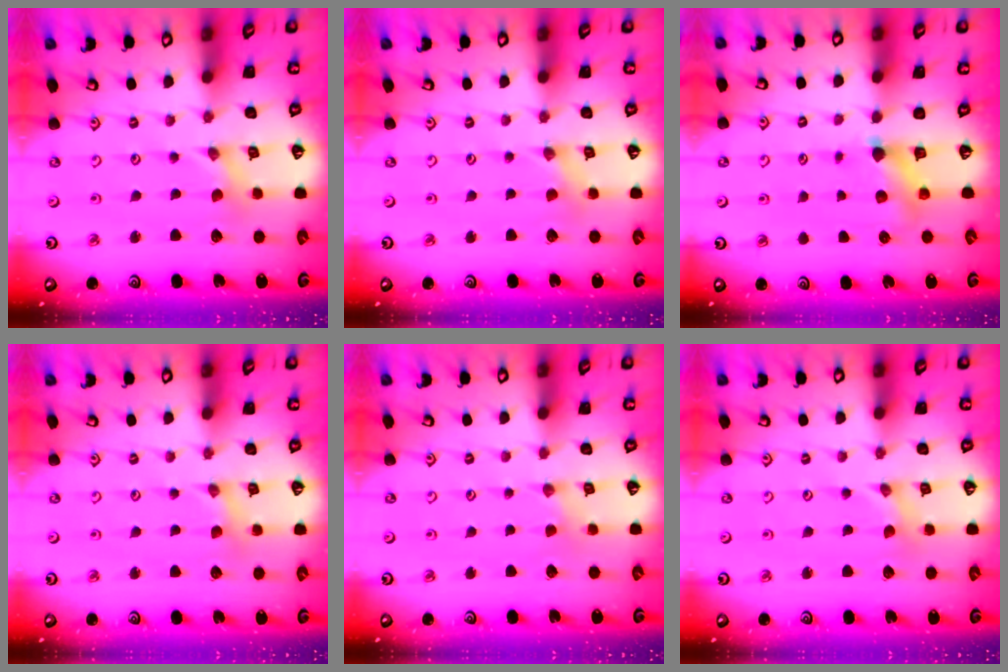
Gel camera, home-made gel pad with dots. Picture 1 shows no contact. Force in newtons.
{"total": 1.9, "press": 1.9, "slide": 0.3}
{"total": 6.9, "press": 6.9, "slide": 0.5}
{"total": 0.6, "press": 0.6, "slide": 0.1}
{"total": 1.2, "press": 1.2, "slide": 0.3}
{"total": 0.0}